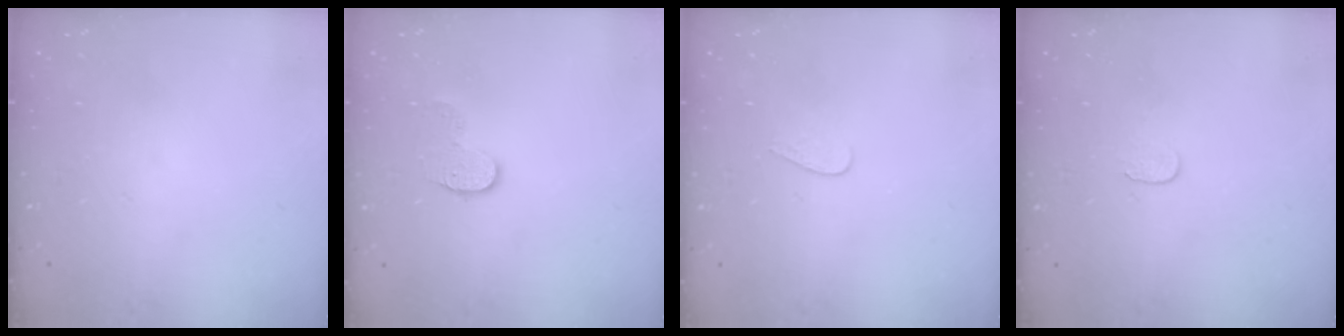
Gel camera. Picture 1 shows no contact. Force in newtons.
{"total": 8.1, "press": 8.1, "slide": 0.4}
{"total": 3.5, "press": 3.5, "slide": 0.3}
{"total": 3.8, "press": 3.8, "slide": 0.4}